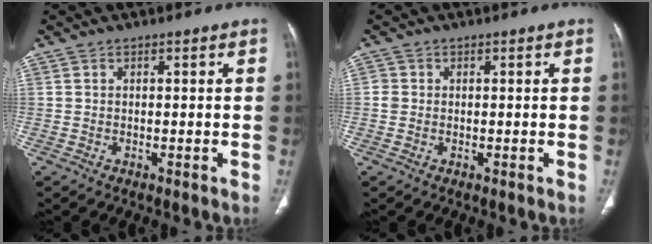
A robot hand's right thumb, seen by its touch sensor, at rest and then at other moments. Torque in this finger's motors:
{"motor_torque": [-0.06, -0.01, 0.37, 0.31, -0.03]}